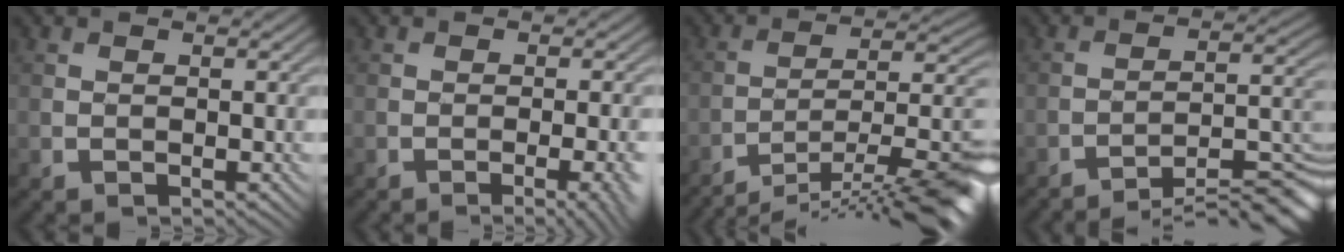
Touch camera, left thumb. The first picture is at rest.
{"total": 4.4, "force": [-2.0, 1.0, 3.8], "torque": [-0.040, -0.001, -0.019]}
{"total": 14.5, "force": [-10.6, 3.2, 9.5], "torque": [-0.122, 0.005, -0.168]}
{"total": 9.1, "force": [-7.4, 0.7, 5.2], "torque": [-0.076, 0.012, -0.117]}